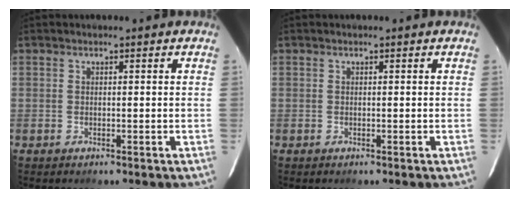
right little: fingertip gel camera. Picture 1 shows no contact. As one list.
[{"total": 0.0}]